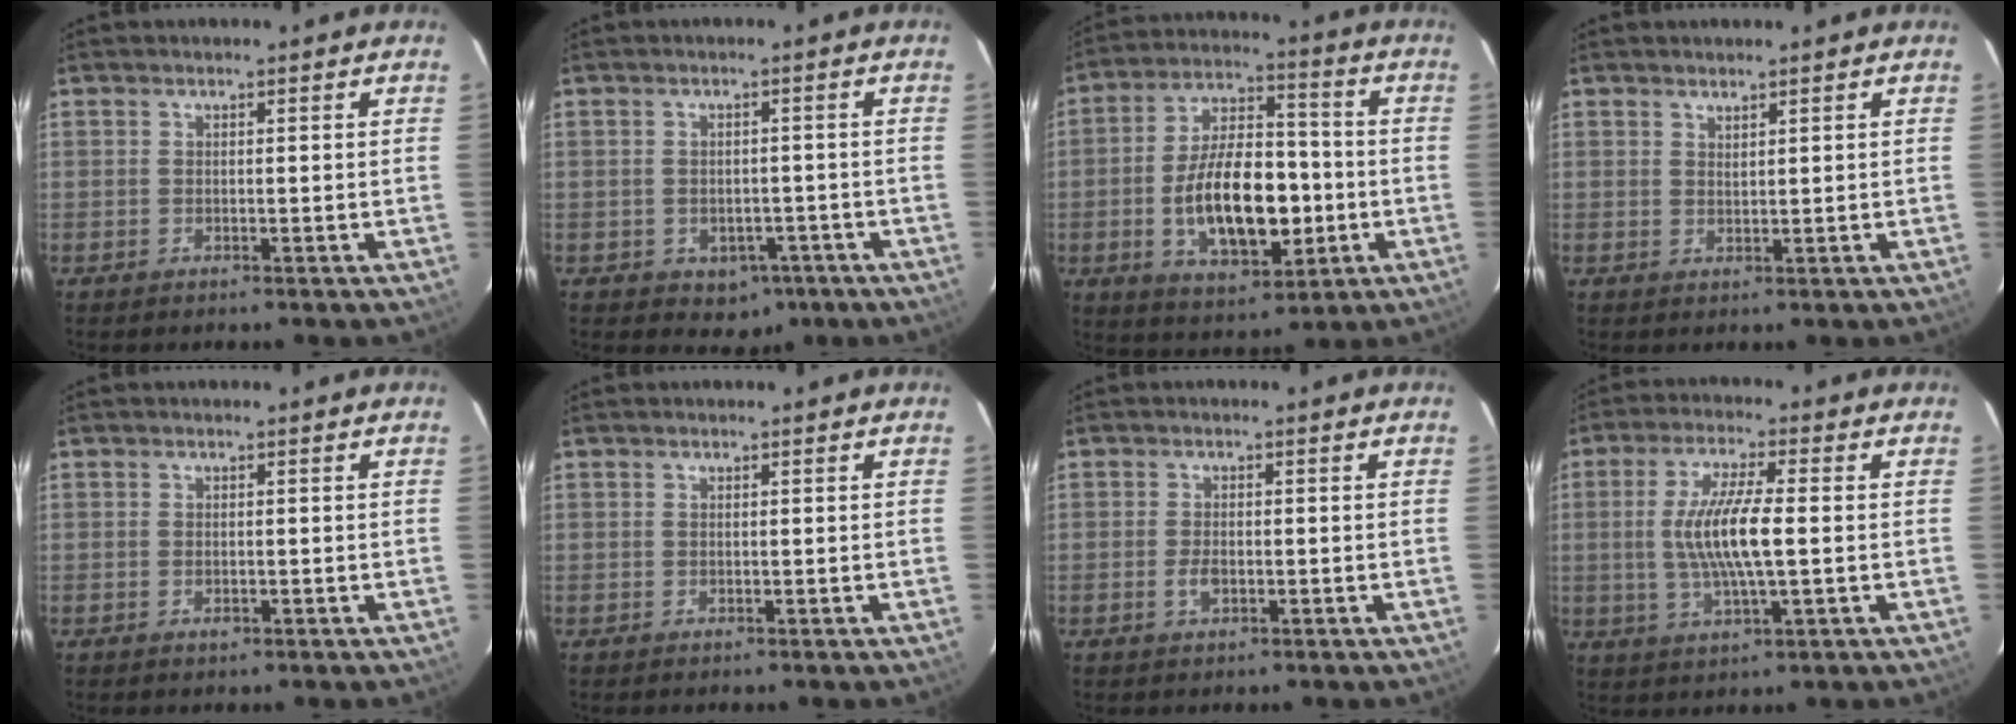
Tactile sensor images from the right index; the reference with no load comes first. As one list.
[{"total": 5.0, "force": [-2.5, 4.1, 1.5], "torque": [-0.027, 0.018, -0.015]}, {"total": 17.2, "force": [-3.4, 8.6, 14.5], "torque": [-0.273, 0.008, -0.044]}, {"total": 1.2, "force": [1.1, 0.2, 0.4], "torque": [-0.006, 0.000, 0.019]}, {"total": 0.9, "force": [-0.4, 0.6, 0.5], "torque": [-0.007, -0.001, -0.006]}, {"total": 0.5, "force": [-0.1, 0.5, -0.1], "torque": [0.001, 0.003, -0.001]}, {"total": 2.3, "force": [-0.8, 1.2, 1.7], "torque": [-0.033, -0.001, -0.015]}, {"total": 10.2, "force": [-0.3, 1.7, 10.0], "torque": [-0.193, -0.003, -0.004]}]